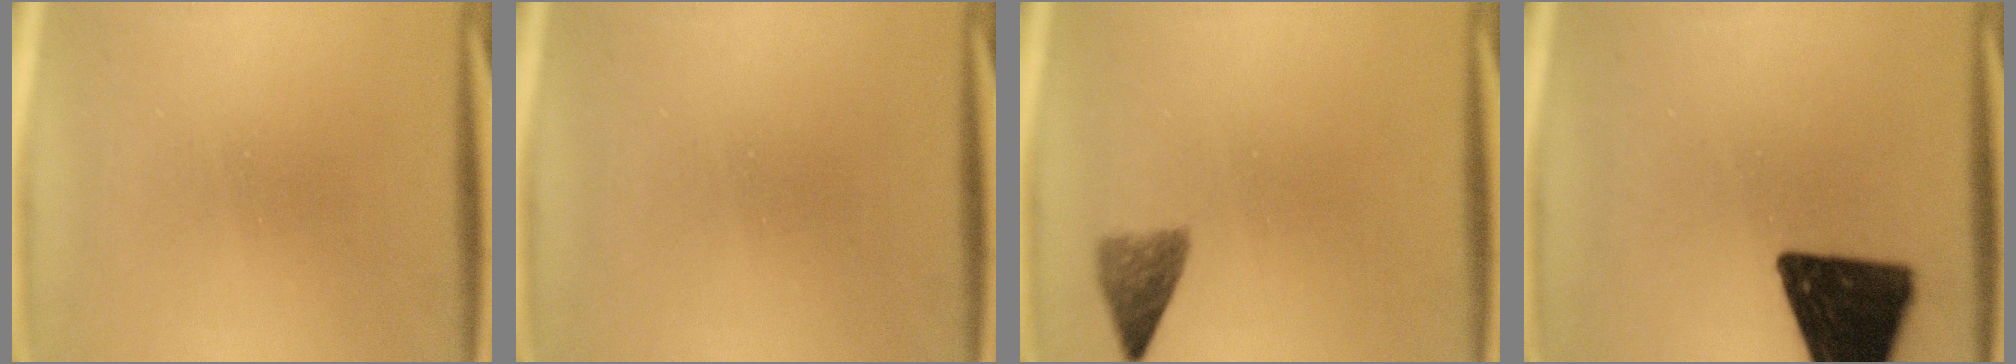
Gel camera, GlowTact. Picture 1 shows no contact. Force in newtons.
{"total": 0.0}
{"total": 3.1}
{"total": 19.5}